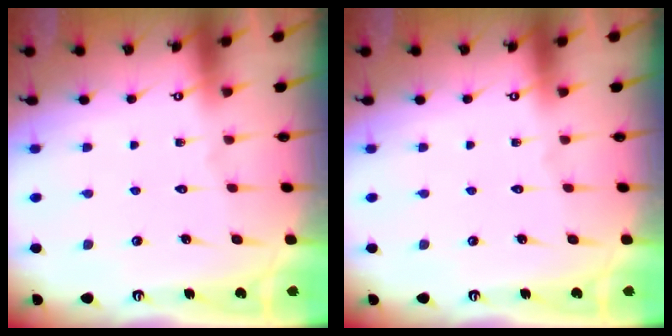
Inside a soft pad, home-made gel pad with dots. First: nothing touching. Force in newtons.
{"total": 0.0}